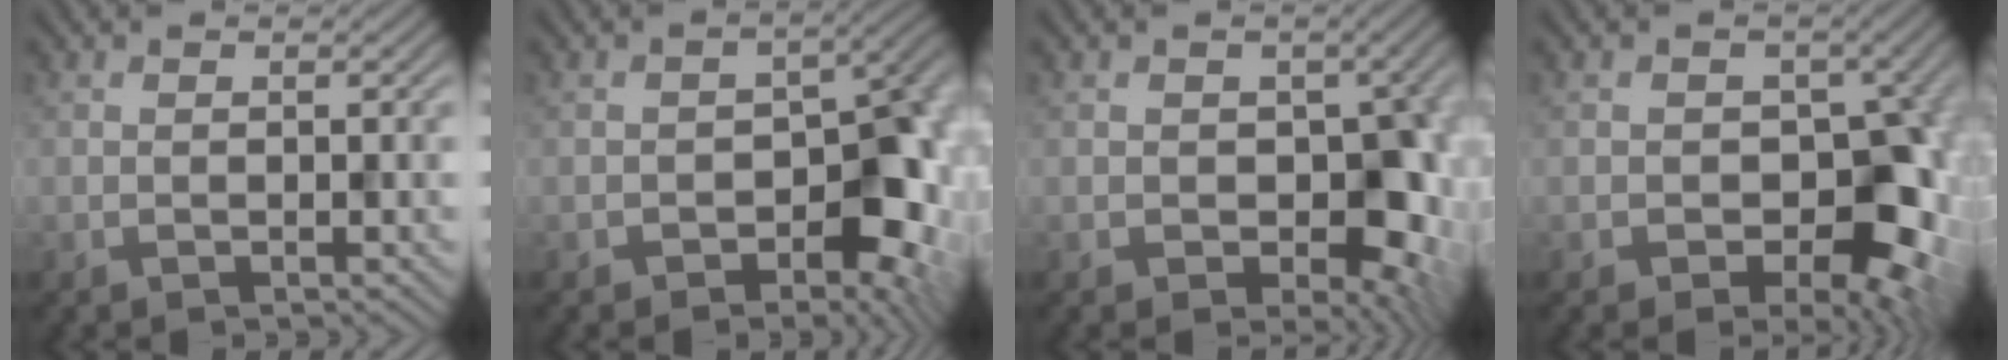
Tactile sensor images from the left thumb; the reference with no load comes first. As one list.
[{"total": 9.5, "force": [-2.8, 6.1, 6.8], "torque": [-0.067, -0.011, -0.041]}, {"total": 8.3, "force": [-0.7, 5.8, 5.9], "torque": [-0.074, -0.019, -0.006]}, {"total": 9.5, "force": [-1.6, 6.8, 6.4], "torque": [-0.074, -0.020, -0.031]}]